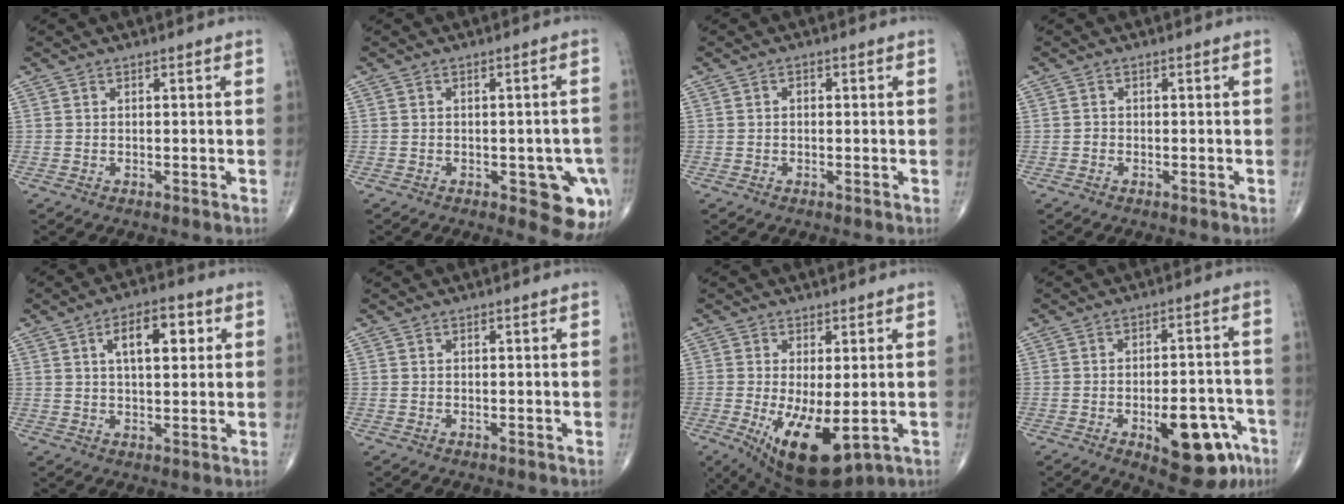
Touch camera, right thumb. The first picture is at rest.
{"total": 9.6, "force": [-3.7, 3.9, 7.9], "torque": [-0.061, 0.002, -0.040]}
{"total": 0.9, "force": [0.0, 0.7, 0.7], "torque": [-0.003, 0.004, -0.003]}
{"total": 0.6, "force": [-0.3, 0.5, 0.1], "torque": [0.005, 0.003, -0.010]}
{"total": 8.8, "force": [2.8, 4.1, 7.3], "torque": [-0.088, 0.002, 0.039]}
{"total": 0.0}
{"total": 12.8, "force": [-3.2, 5.1, 11.2], "torque": [-0.190, -0.024, -0.031]}
{"total": 14.7, "force": [-6.5, 6.5, 11.4], "torque": [-0.123, 0.034, -0.078]}